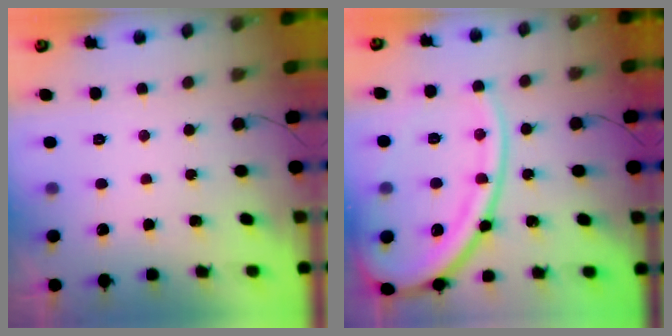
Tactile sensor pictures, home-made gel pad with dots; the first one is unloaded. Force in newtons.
{"total": 22.3, "press": 22.1, "slide": 2.8}